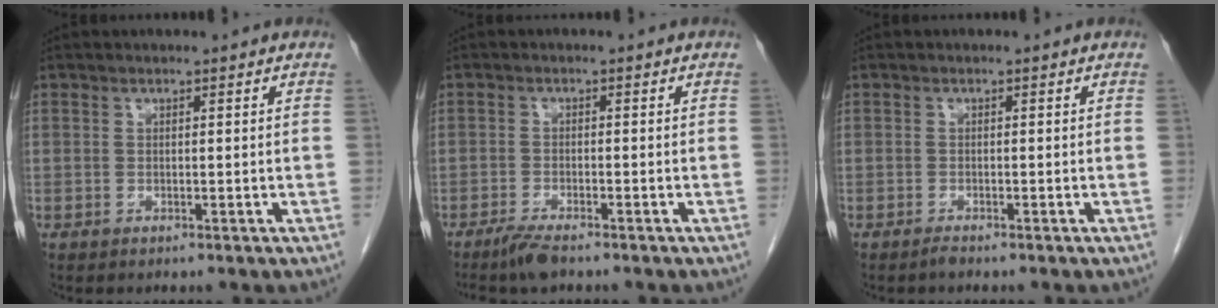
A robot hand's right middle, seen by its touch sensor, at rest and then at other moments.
{"total": 3.5, "force": [-2.8, 0.4, 2.0], "torque": [-0.043, -0.008, -0.053]}
{"total": 0.7, "force": [-0.7, 0.0, 0.3], "torque": [-0.007, -0.001, -0.012]}